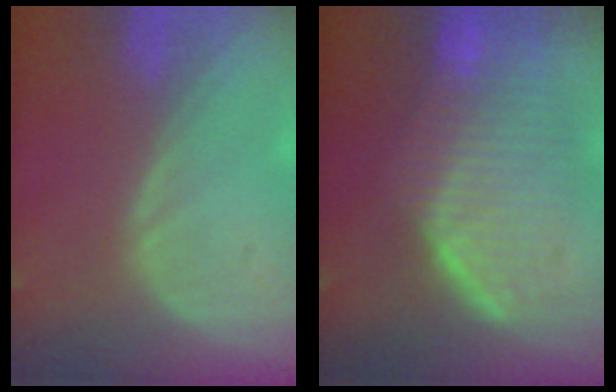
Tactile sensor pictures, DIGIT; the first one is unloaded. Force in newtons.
{"total": 9.7, "press": 9.0, "slide": 3.6}